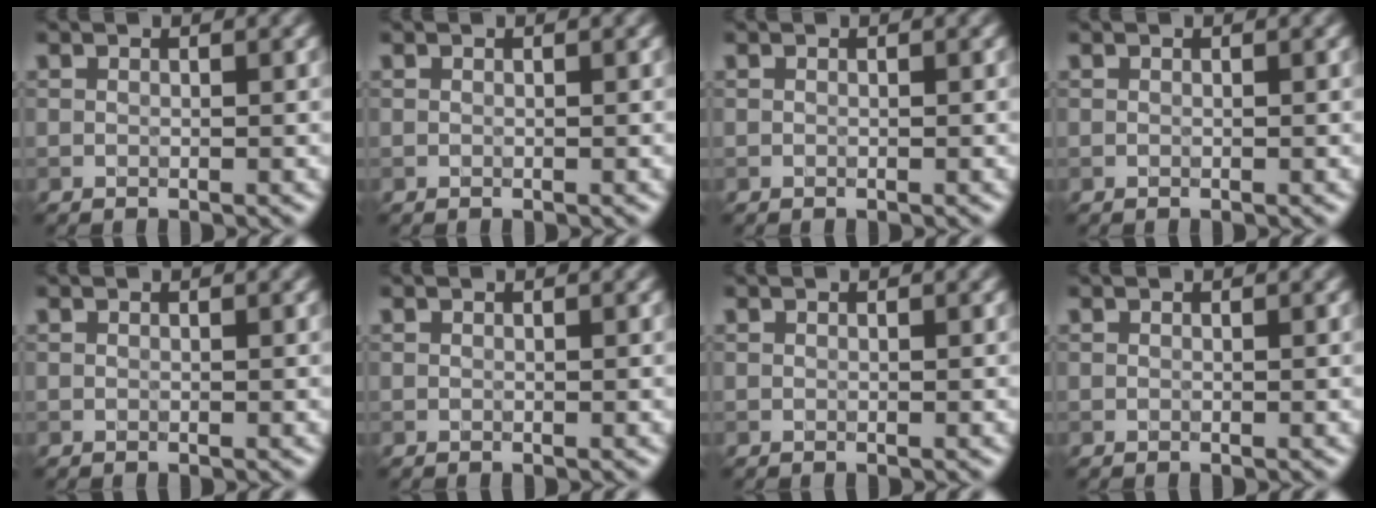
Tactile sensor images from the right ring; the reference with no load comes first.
{"total": 0.0}
{"total": 0.0}
{"total": 0.0}
{"total": 0.0}
{"total": 0.0}
{"total": 0.0}
{"total": 0.0}